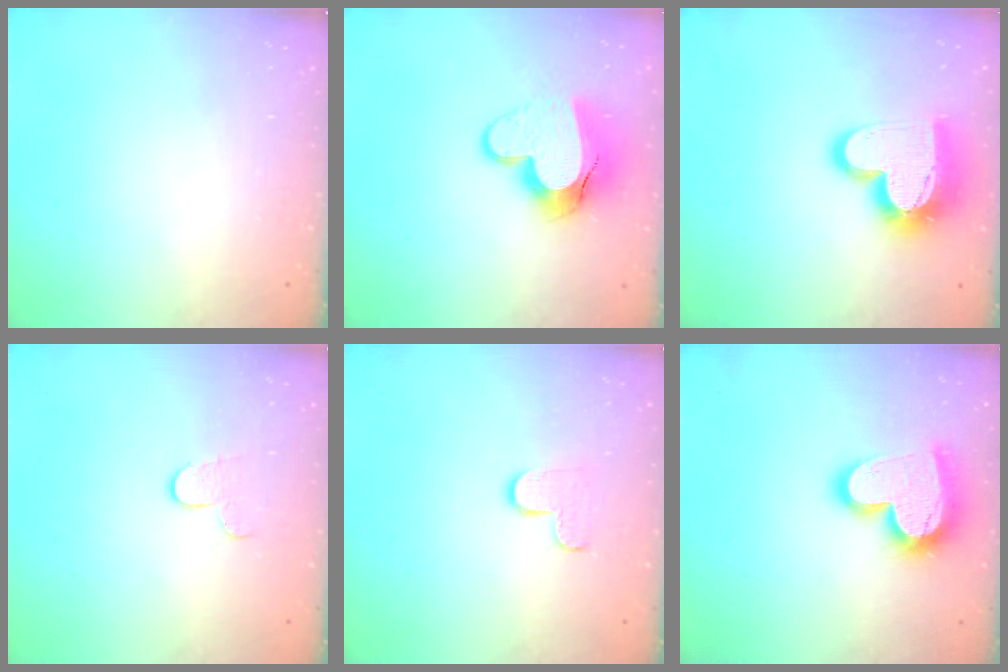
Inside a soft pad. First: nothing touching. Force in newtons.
{"total": 14.1, "press": 14.1, "slide": 1.1}
{"total": 17.8, "press": 17.7, "slide": 1.6}
{"total": 5.7, "press": 5.7, "slide": 0.5}
{"total": 5.6, "press": 5.5, "slide": 0.4}
{"total": 18.1, "press": 18.0, "slide": 1.5}